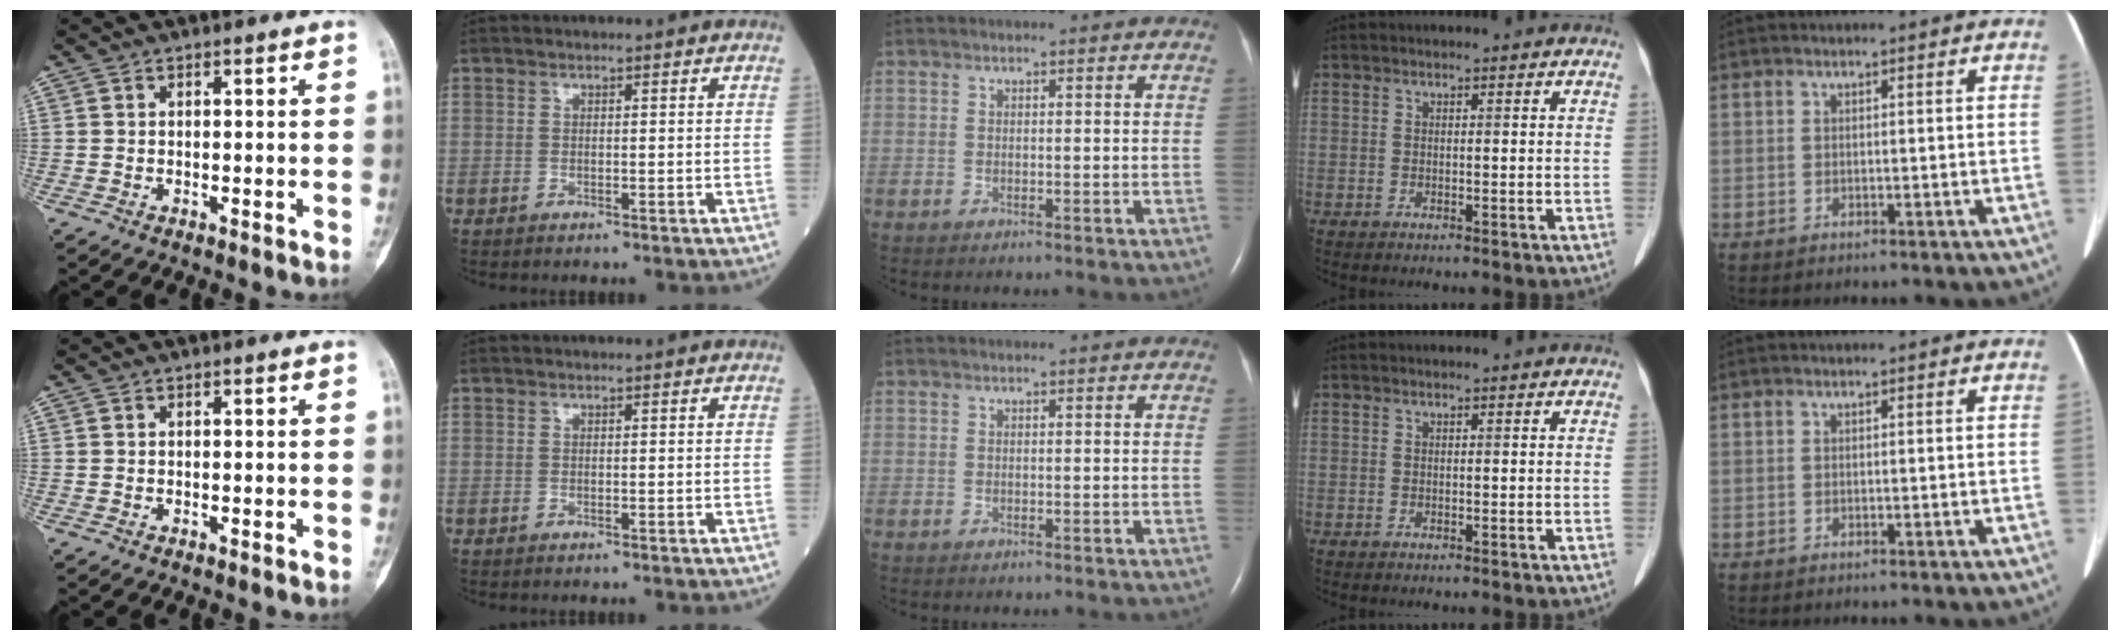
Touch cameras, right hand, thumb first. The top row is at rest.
{}